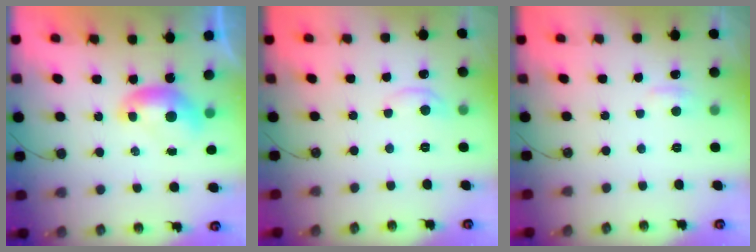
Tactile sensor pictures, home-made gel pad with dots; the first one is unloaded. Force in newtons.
{"total": 0.6, "press": 0.1, "slide": 0.6}
{"total": 1.0, "press": 0.7, "slide": 0.7}